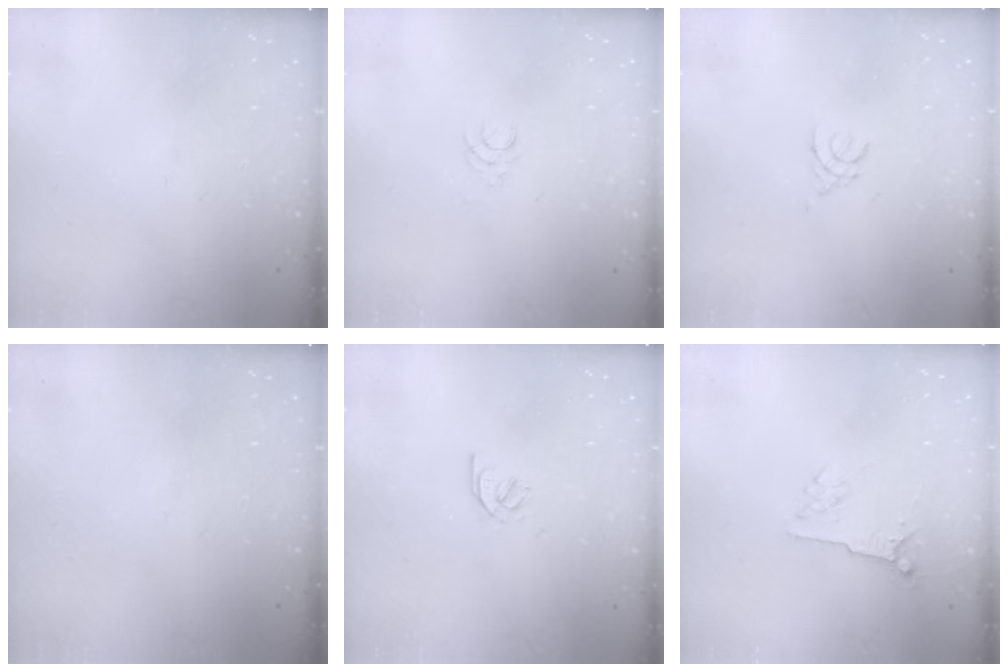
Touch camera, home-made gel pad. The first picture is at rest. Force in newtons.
{"total": 2.4, "press": 2.4, "slide": 0.3}
{"total": 1.8, "press": 1.7, "slide": 0.4}
{"total": 0.0}
{"total": 1.8, "press": 1.8, "slide": 0.4}
{"total": 4.1, "press": 4.0, "slide": 0.5}